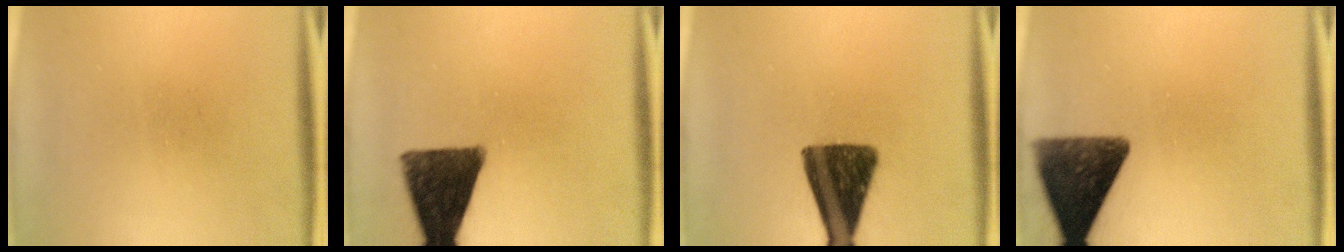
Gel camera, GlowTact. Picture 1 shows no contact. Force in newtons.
{"total": 13.5}
{"total": 13.8}
{"total": 12.0}